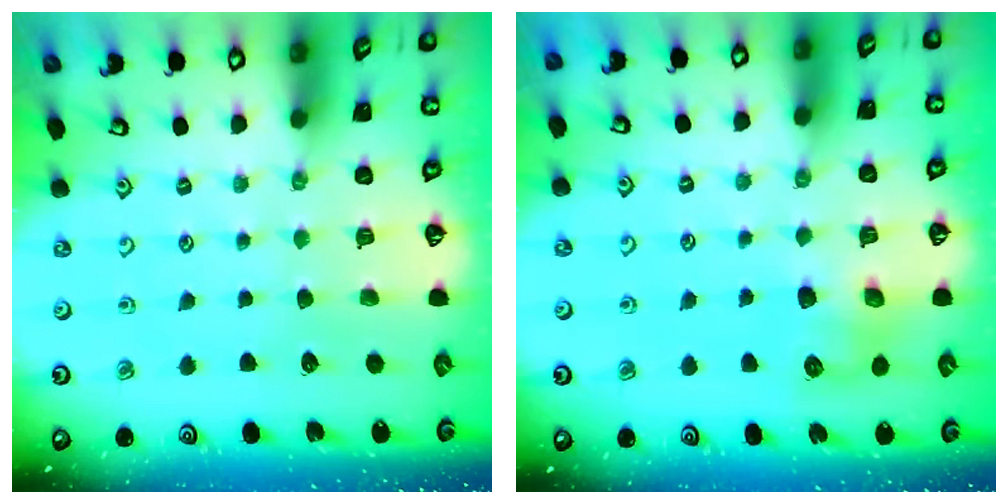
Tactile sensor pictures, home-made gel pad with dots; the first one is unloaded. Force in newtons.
{"total": 8.1, "press": 8.1, "slide": 0.4}